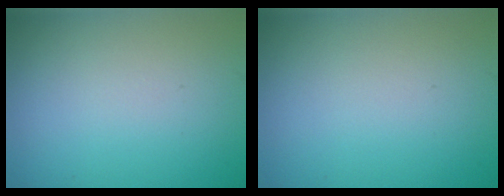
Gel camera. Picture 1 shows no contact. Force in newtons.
{"total": 0.0}